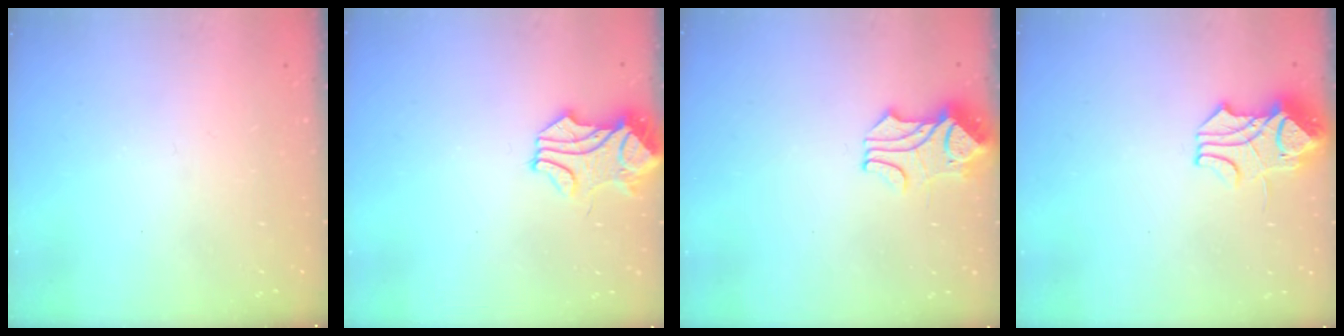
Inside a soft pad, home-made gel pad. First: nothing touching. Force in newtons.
{"total": 1.6, "press": 1.5, "slide": 0.5}
{"total": 1.7, "press": 1.4, "slide": 1.0}
{"total": 5.5, "press": 5.4, "slide": 1.1}